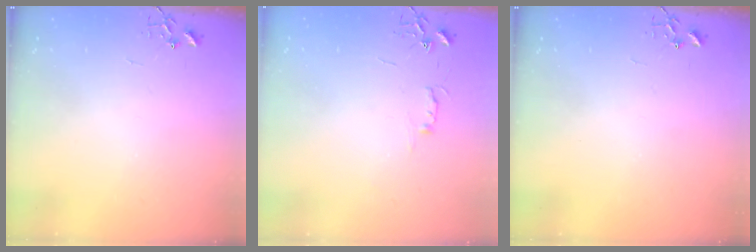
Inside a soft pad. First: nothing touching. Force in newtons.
{"total": 4.4, "press": 4.4, "slide": 0.6}
{"total": 0.0}